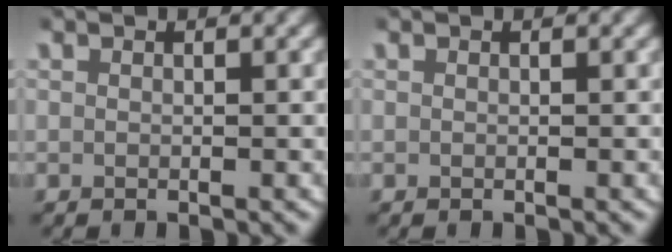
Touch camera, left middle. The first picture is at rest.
{"total": 0.0}